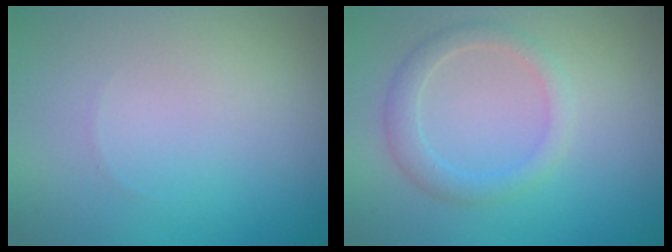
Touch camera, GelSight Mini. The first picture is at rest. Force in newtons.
{"total": 2.3, "press": 2.3, "slide": 0.1}